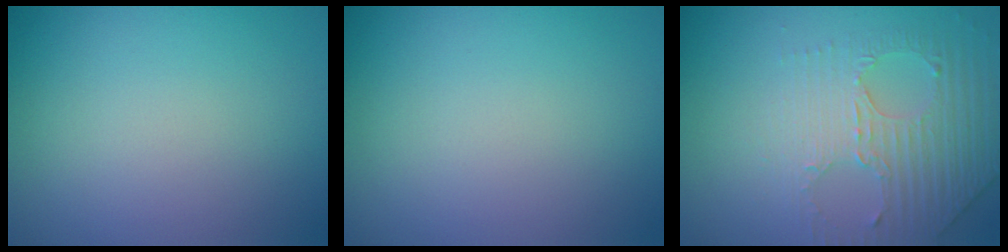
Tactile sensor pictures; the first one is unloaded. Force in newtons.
{"total": 0.0}
{"total": 4.4, "press": 3.2, "slide": 3.0}